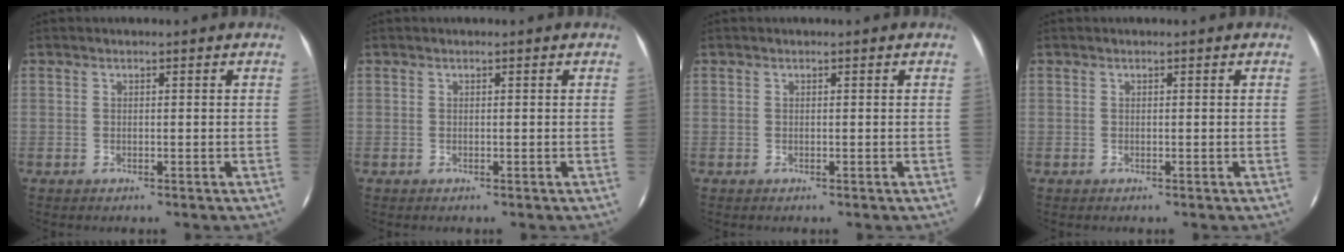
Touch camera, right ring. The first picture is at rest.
{"total": 0.0}
{"total": 0.0}
{"total": 0.0}